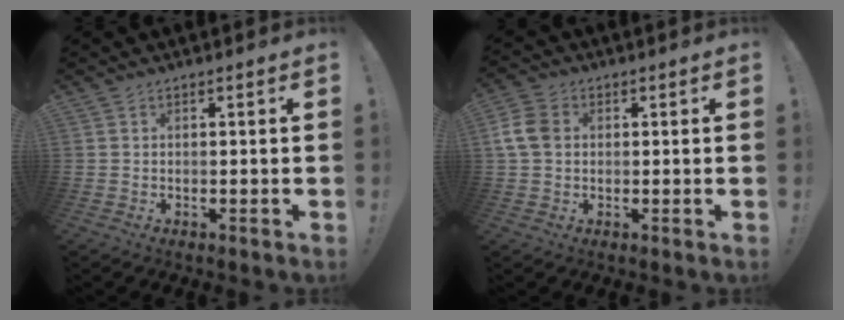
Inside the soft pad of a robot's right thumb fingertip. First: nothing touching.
{"total": 8.0, "force": [1.0, 6.0, 5.2], "torque": [-0.114, 0.007, 0.022]}